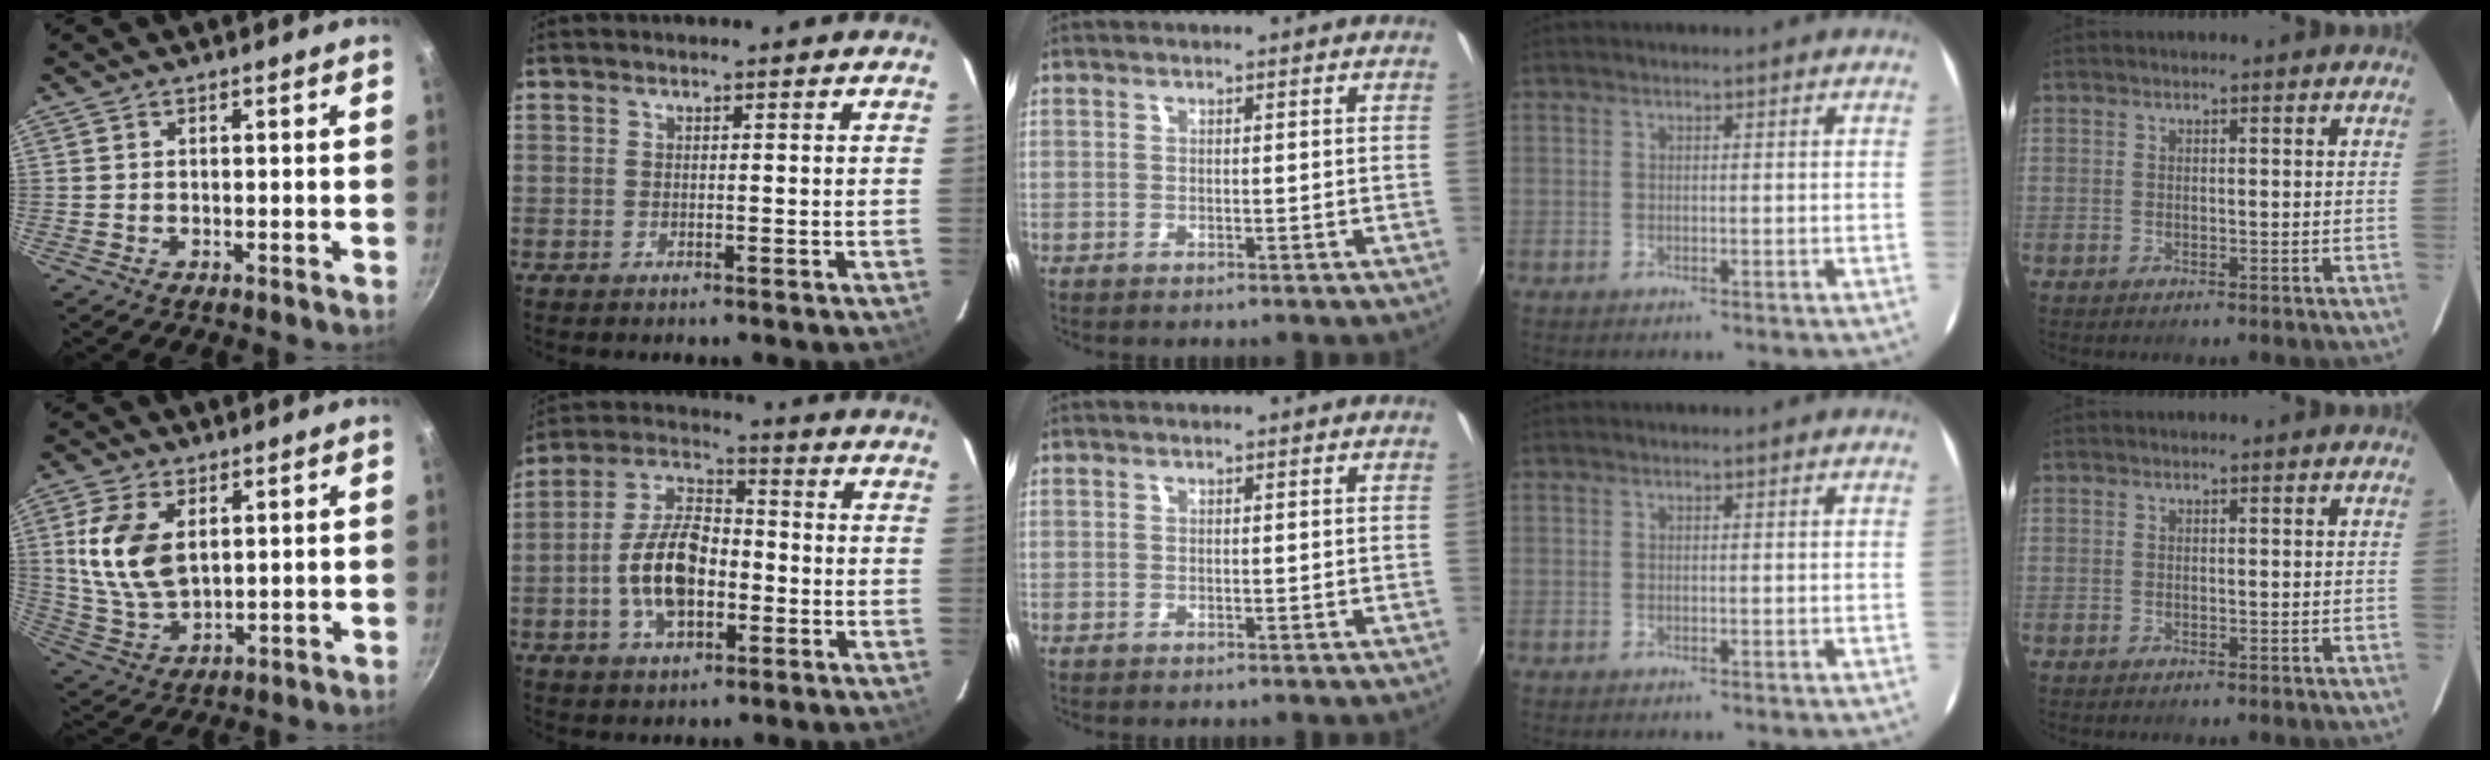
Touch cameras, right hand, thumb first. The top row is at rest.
{"thumb": {"total": 12.4, "force": [3.1, 7.4, 9.5], "torque": [-0.181, -0.019, 0.069]}, "index": {"total": 12.5, "force": [-3.2, 6.9, 10.0], "torque": [-0.200, 0.020, -0.056]}}